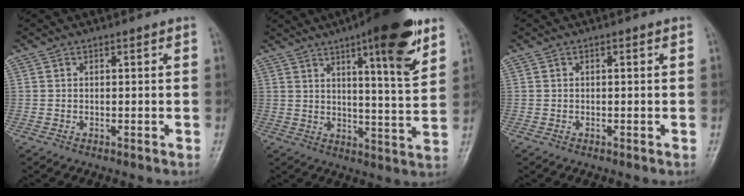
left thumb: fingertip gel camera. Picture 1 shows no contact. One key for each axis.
{"total": 16.0, "fx": 8.9, "fy": 3.2, "fz": 12.9, "tx": -0.163, "ty": -0.046, "tz": 0.126}
{"total": 0.0}